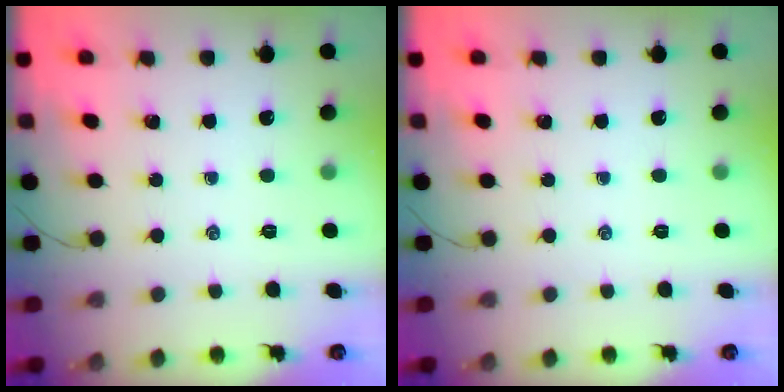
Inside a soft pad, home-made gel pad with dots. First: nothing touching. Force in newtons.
{"total": 0.0}